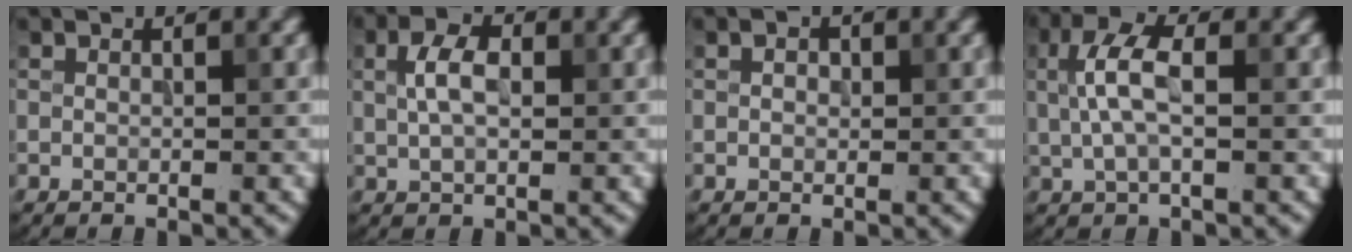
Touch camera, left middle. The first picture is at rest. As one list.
[{"total": 3.5, "force": [0.7, 2.0, 2.8], "torque": [-0.059, 0.005, 0.012]}, {"total": 0.8, "force": [0.2, 0.7, 0.5], "torque": [-0.010, 0.000, -0.001]}, {"total": 4.4, "force": [0.6, 2.0, 3.9], "torque": [-0.086, 0.008, 0.009]}]